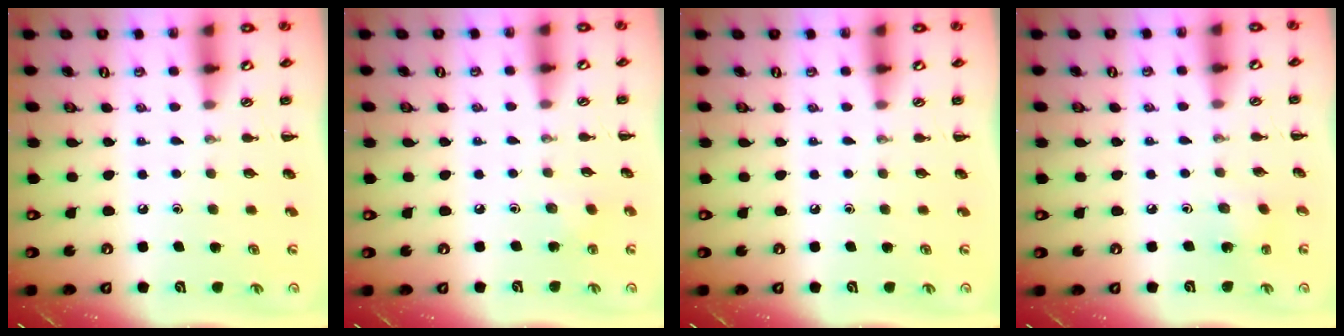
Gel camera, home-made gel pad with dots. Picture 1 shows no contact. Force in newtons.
{"total": 2.6, "press": 2.5, "slide": 0.8}
{"total": 0.0}
{"total": 1.4, "press": 1.2, "slide": 0.6}